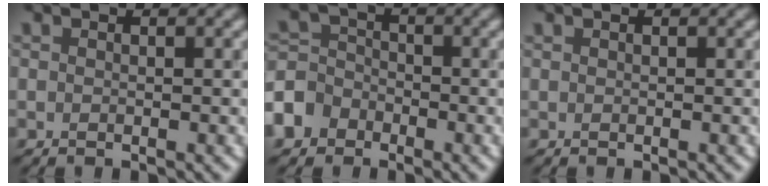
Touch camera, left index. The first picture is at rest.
{"total": 5.8, "force": [-3.5, 4.5, 1.3], "torque": [-0.019, -0.006, -0.079]}
{"total": 0.0}